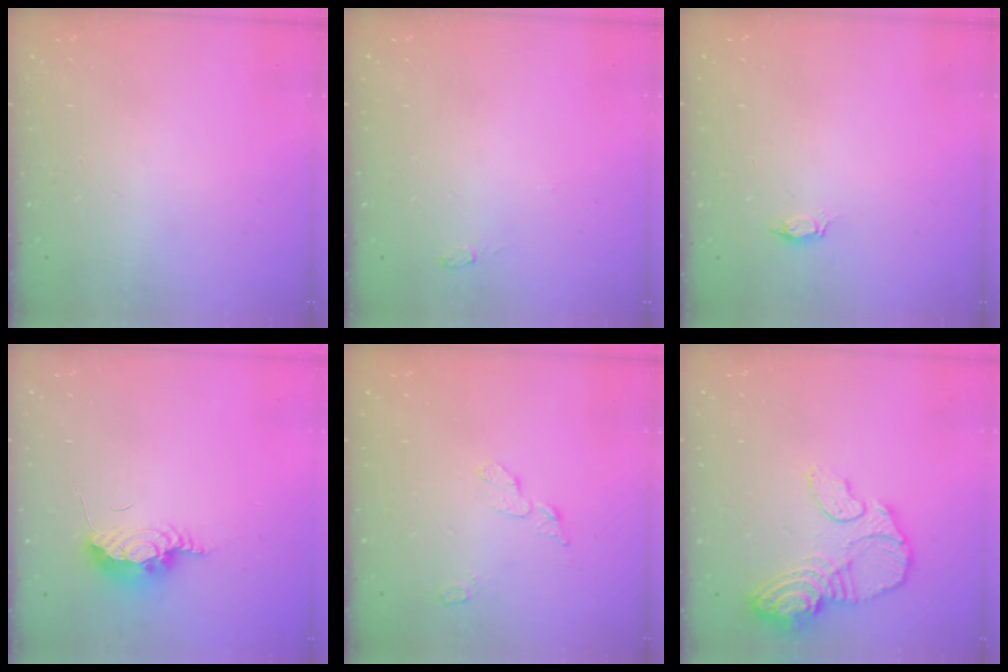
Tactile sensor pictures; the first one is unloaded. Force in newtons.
{"total": 4.3, "press": 3.7, "slide": 2.2}
{"total": 2.8, "press": 2.8, "slide": 0.3}
{"total": 8.1, "press": 7.8, "slide": 2.3}
{"total": 4.6, "press": 4.6, "slide": 0.5}
{"total": 16.0, "press": 15.9, "slide": 1.4}